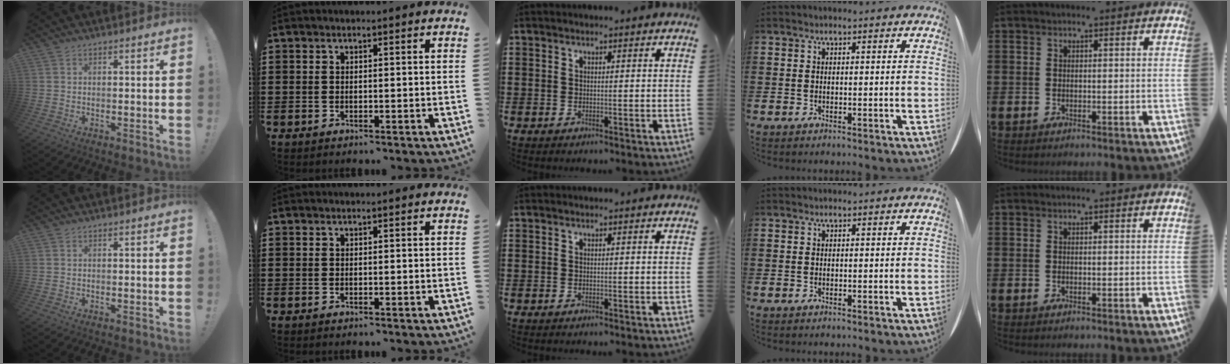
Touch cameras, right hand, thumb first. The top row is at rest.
{}